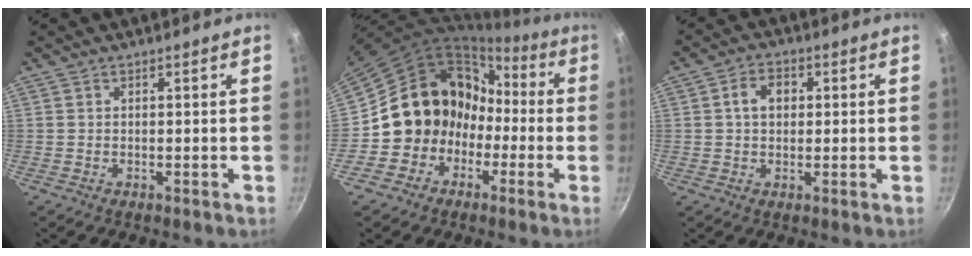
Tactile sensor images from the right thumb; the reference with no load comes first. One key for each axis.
{"total": 14.0, "fx": -2.2, "fy": 13.0, "fz": 4.7, "tx": -0.026, "ty": 0.075, "tz": -0.036}
{"total": 4.9, "fx": 0.8, "fy": 3.7, "fz": 3.1, "tx": -0.033, "ty": 0.010, "tz": 0.007}